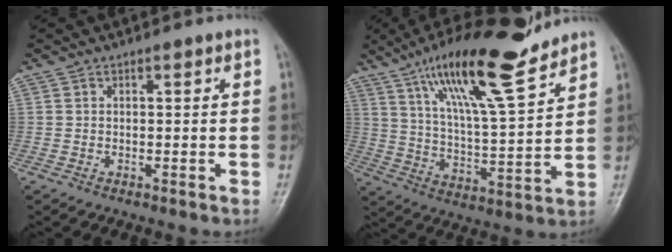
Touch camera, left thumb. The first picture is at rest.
{"total": 18.7, "force": [13.2, 3.3, 12.9], "torque": [-0.201, -0.066, 0.230]}